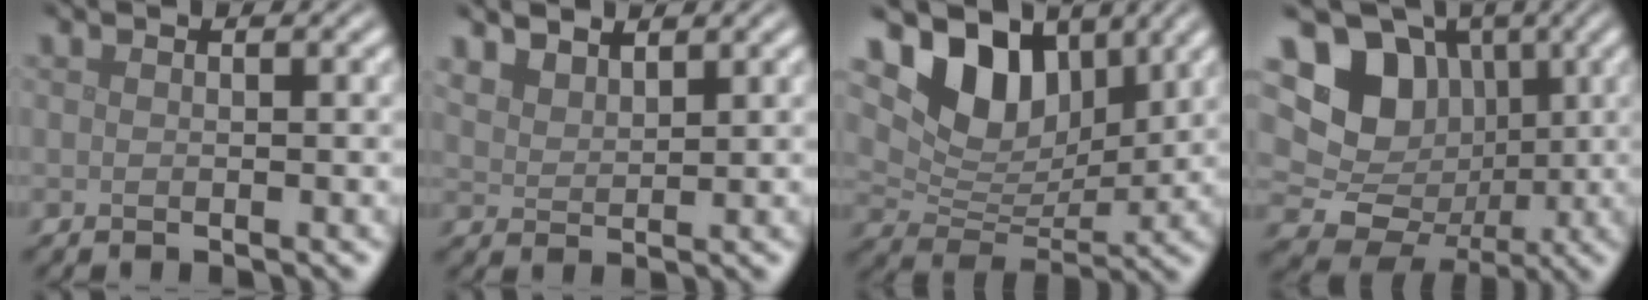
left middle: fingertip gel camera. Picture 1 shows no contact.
{"total": 3.0, "force": [2.5, 1.2, 1.1], "torque": [-0.030, -0.006, 0.055]}
{"total": 8.0, "force": [4.2, 4.9, 4.7], "torque": [-0.081, -0.007, 0.069]}
{"total": 14.4, "force": [2.4, 13.0, 5.7], "torque": [-0.135, 0.031, 0.037]}